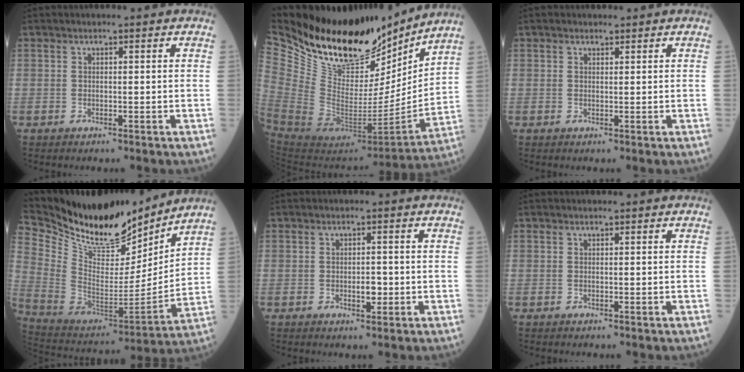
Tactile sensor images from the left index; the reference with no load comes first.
{"total": 27.5, "force": [22.8, 9.8, 11.8], "torque": [-0.241, -0.034, 0.381]}
{"total": 0.5, "force": [0.2, 0.4, -0.3], "torque": [0.004, -0.007, -0.001]}
{"total": 21.9, "force": [19.9, 4.7, 7.7], "torque": [-0.155, -0.038, 0.341]}
{"total": 2.1, "force": [-0.9, 1.1, 1.6], "torque": [-0.021, -0.003, -0.012]}
{"total": 0.0}